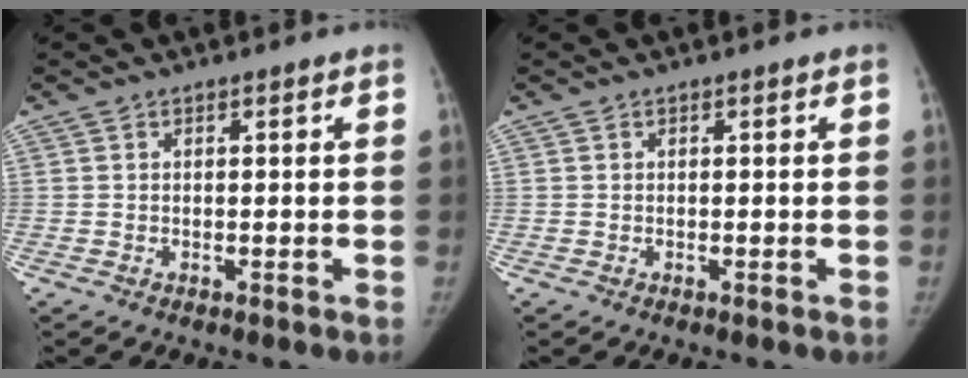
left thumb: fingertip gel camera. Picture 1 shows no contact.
{"total": 0.0}